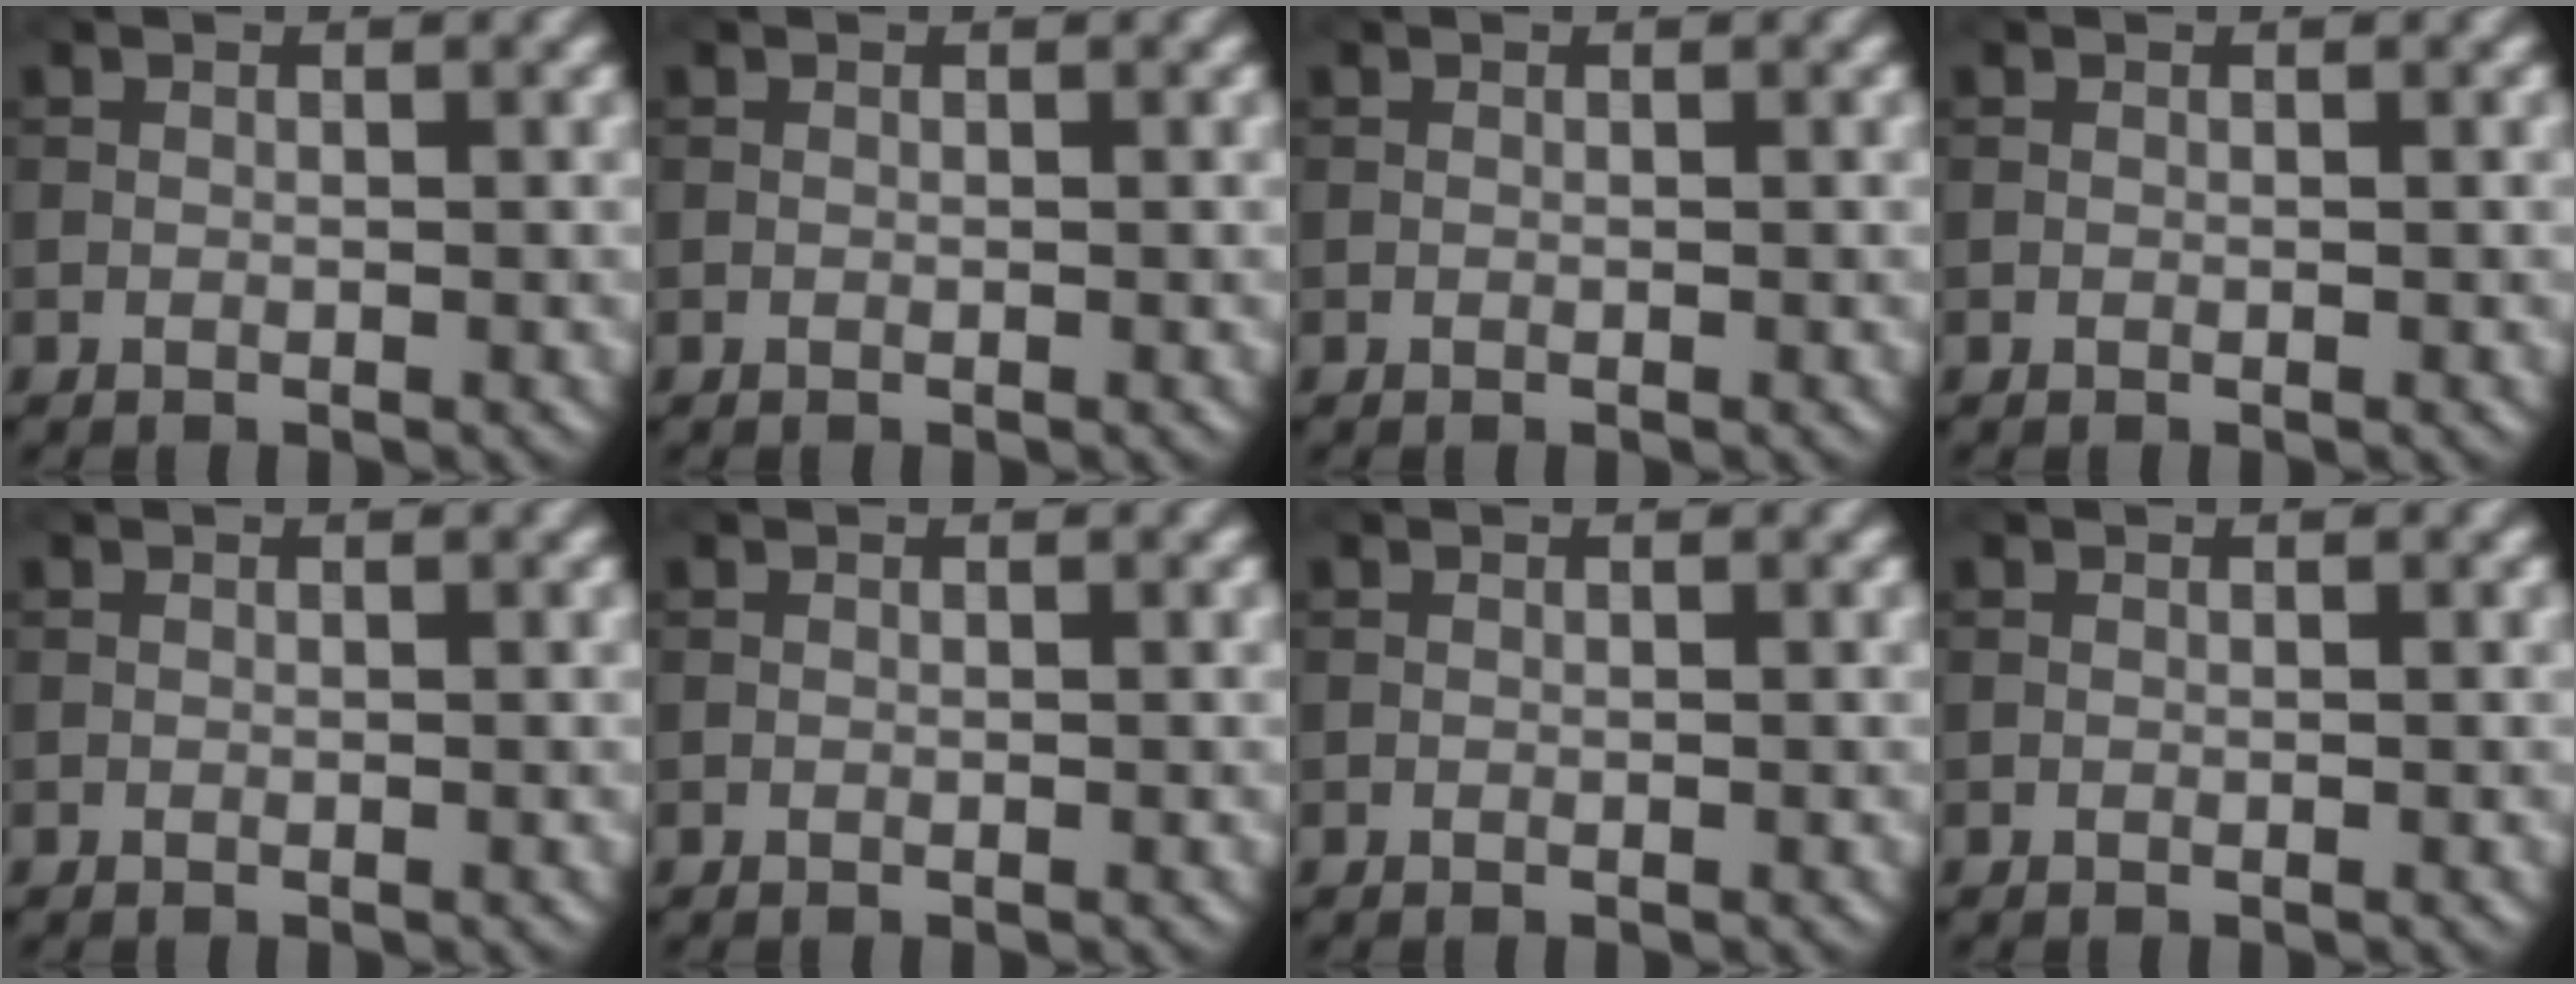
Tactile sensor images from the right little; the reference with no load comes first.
{"total": 0.0}
{"total": 0.0}
{"total": 0.0}
{"total": 0.0}
{"total": 0.0}
{"total": 0.0}
{"total": 0.0}